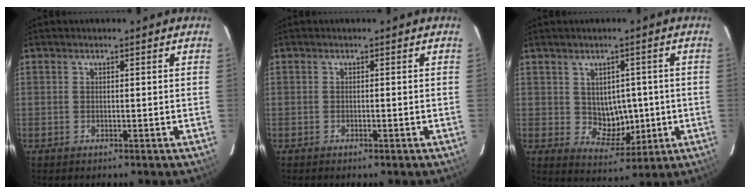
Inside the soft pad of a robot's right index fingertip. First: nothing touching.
{"total": 0.6, "force": [-0.4, 0.0, 0.4], "torque": [-0.011, -0.002, -0.005]}
{"total": 6.3, "force": [0.2, 4.6, 4.3], "torque": [-0.055, 0.005, 0.020]}